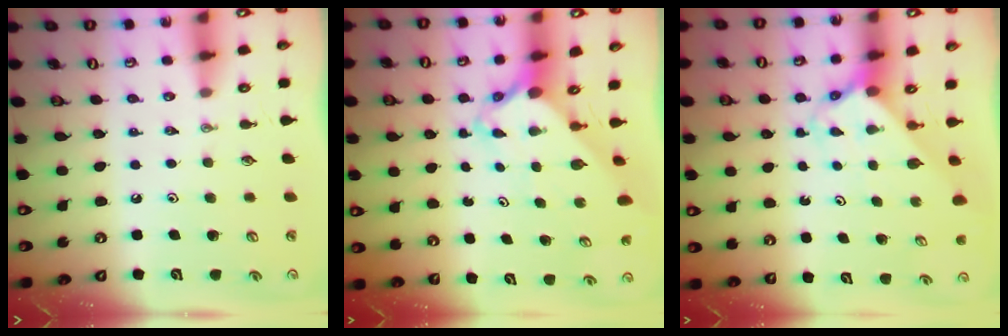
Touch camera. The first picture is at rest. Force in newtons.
{"total": 4.1, "press": 4.0, "slide": 0.5}
{"total": 2.2, "press": 2.2, "slide": 0.1}